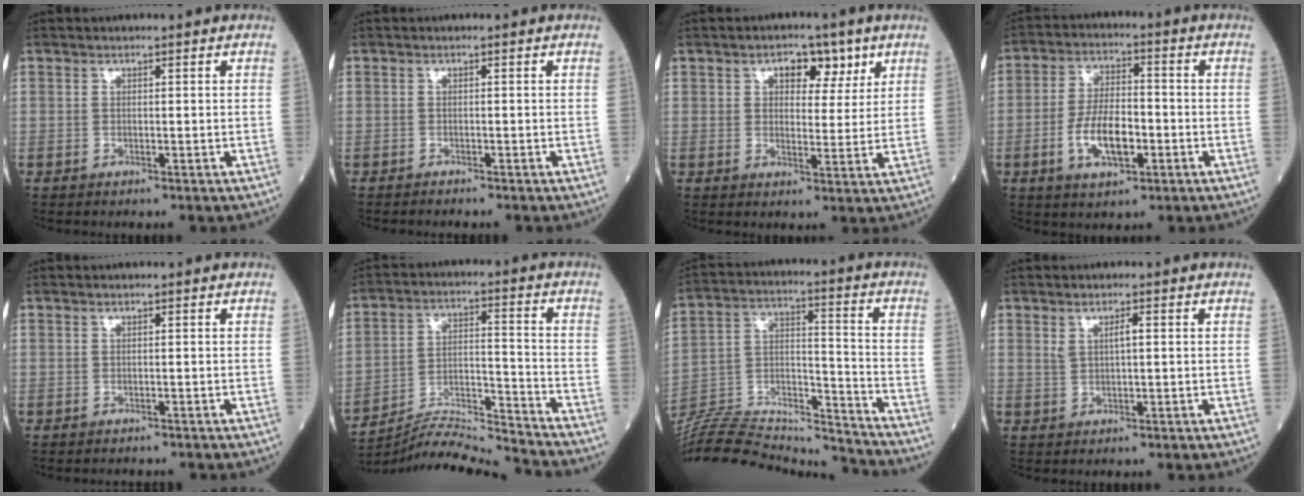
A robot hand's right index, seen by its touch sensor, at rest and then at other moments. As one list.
[{"total": 1.5, "force": [-1.4, 0.0, 0.6], "torque": [-0.009, -0.001, -0.018]}, {"total": 5.7, "force": [3.0, 3.2, 3.7], "torque": [-0.044, 0.010, 0.041]}, {"total": 8.7, "force": [-2.7, 3.5, 7.4], "torque": [-0.148, 0.003, -0.046]}, {"total": 0.9, "force": [-0.8, 0.2, 0.4], "torque": [-0.006, -0.002, -0.009]}, {"total": 12.5, "force": [-12.2, -2.3, 1.4], "torque": [-0.029, 0.016, -0.218]}, {"total": 22.5, "force": [-21.8, 1.7, 5.2], "torque": [-0.116, 0.023, -0.352]}, {"total": 2.0, "force": [0.7, 0.4, 1.9], "torque": [-0.038, 0.004, 0.016]}]